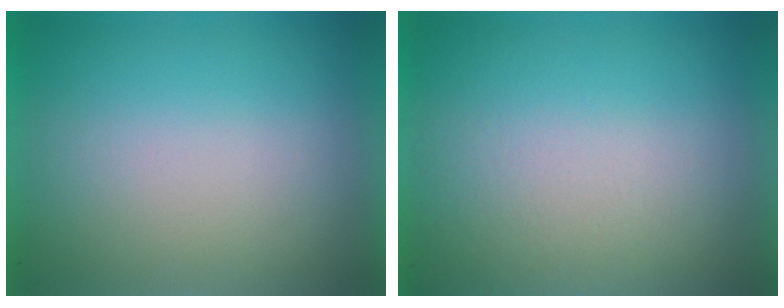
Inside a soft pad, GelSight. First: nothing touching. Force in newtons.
{"total": 2.3}